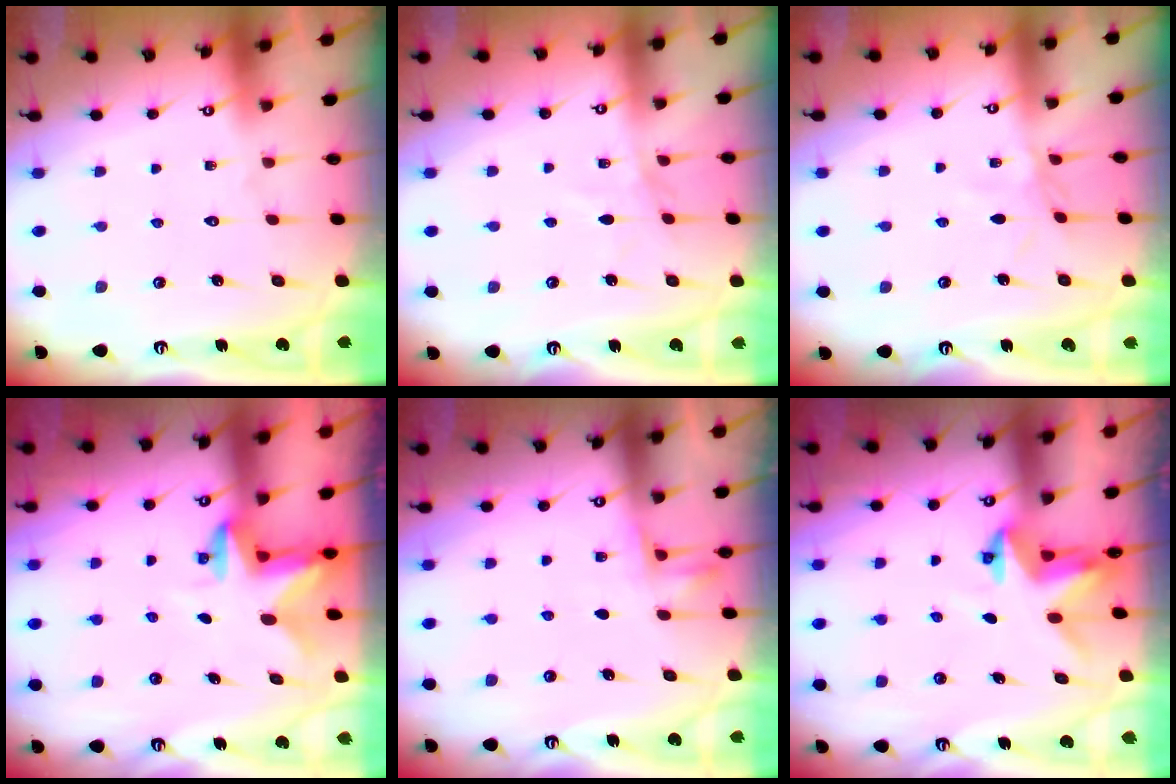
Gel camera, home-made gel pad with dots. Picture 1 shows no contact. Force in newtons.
{"total": 2.9, "press": 2.8, "slide": 0.4}
{"total": 3.0, "press": 2.9, "slide": 0.3}
{"total": 2.6, "press": 2.5, "slide": 0.5}
{"total": 4.3, "press": 4.1, "slide": 1.3}
{"total": 3.4, "press": 3.4, "slide": 0.2}